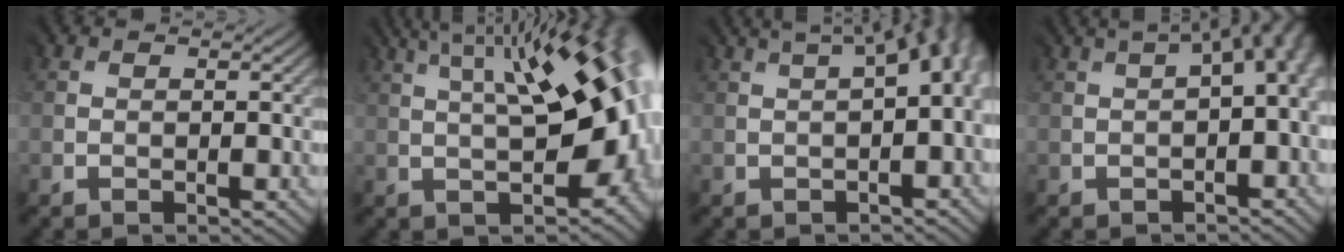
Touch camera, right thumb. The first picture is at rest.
{"total": 15.7, "force": [2.8, 5.7, 14.4], "torque": [-0.195, 0.031, 0.038]}
{"total": 5.6, "force": [0.4, 1.9, 5.2], "torque": [-0.036, 0.031, 0.003]}
{"total": 5.9, "force": [0.5, 2.4, 5.3], "torque": [-0.044, 0.021, 0.008]}